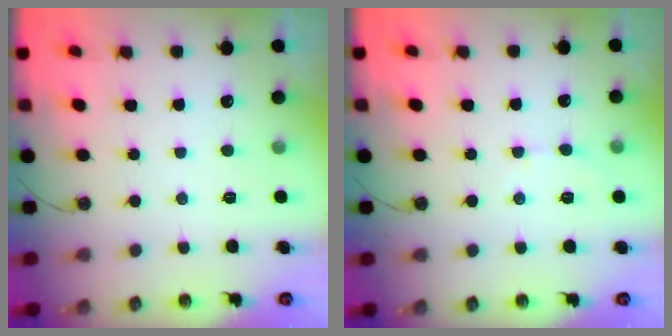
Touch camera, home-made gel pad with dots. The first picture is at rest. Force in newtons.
{"total": 6.7, "press": 6.7, "slide": 0.3}